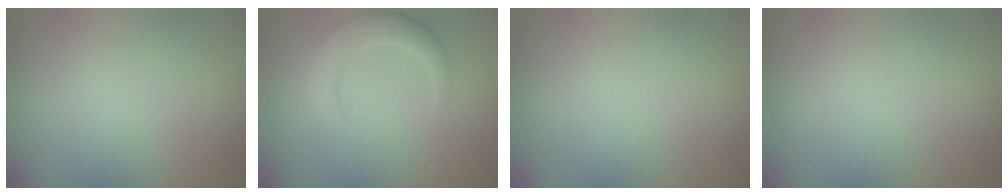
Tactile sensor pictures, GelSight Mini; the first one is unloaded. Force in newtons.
{"total": 5.4, "press": 5.4, "slide": 0.1}
{"total": 0.0}
{"total": 0.0}